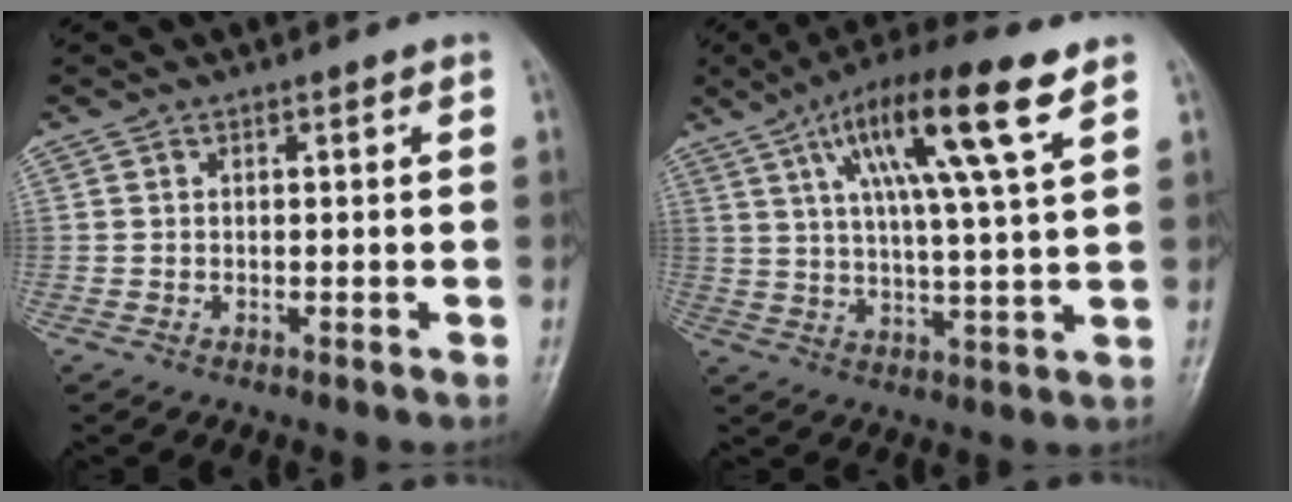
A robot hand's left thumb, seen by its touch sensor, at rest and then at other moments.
{"total": 16.3, "force": [7.8, 2.1, 14.2], "torque": [-0.247, -0.010, 0.131]}